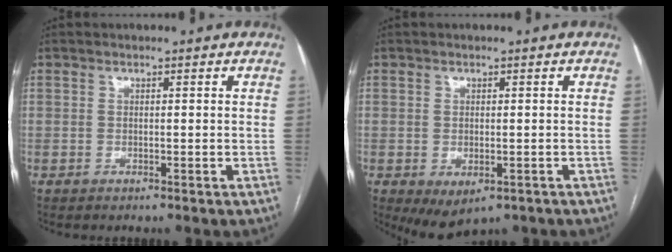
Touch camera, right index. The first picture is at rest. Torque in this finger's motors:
{"motor_torque": [1.30, -0.84, 0.38, 0.05]}